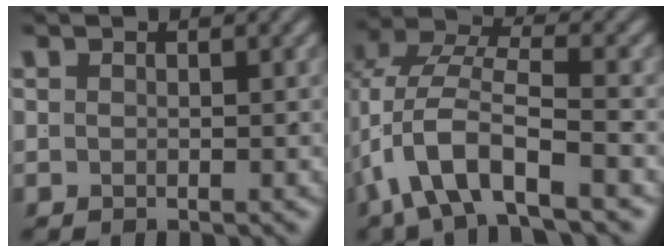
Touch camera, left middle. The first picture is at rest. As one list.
[{"total": 6.3, "force": [-0.3, 3.6, 5.2], "torque": [-0.114, -0.002, -0.005]}]